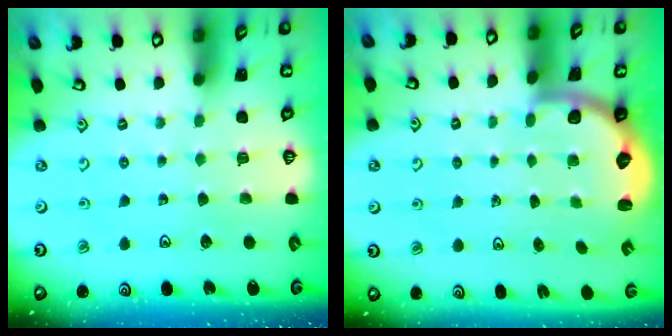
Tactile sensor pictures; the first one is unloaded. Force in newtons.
{"total": 2.6, "press": 1.9, "slide": 1.7}